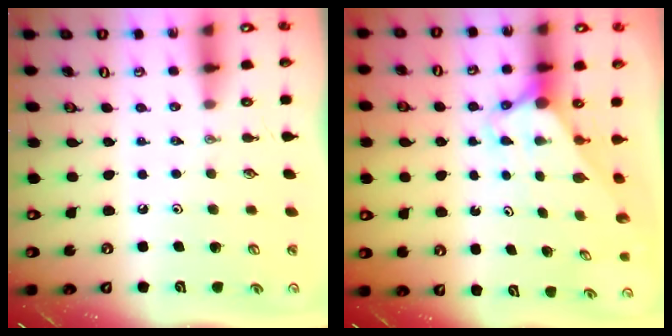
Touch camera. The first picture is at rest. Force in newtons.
{"total": 2.6, "press": 2.6, "slide": 0.1}